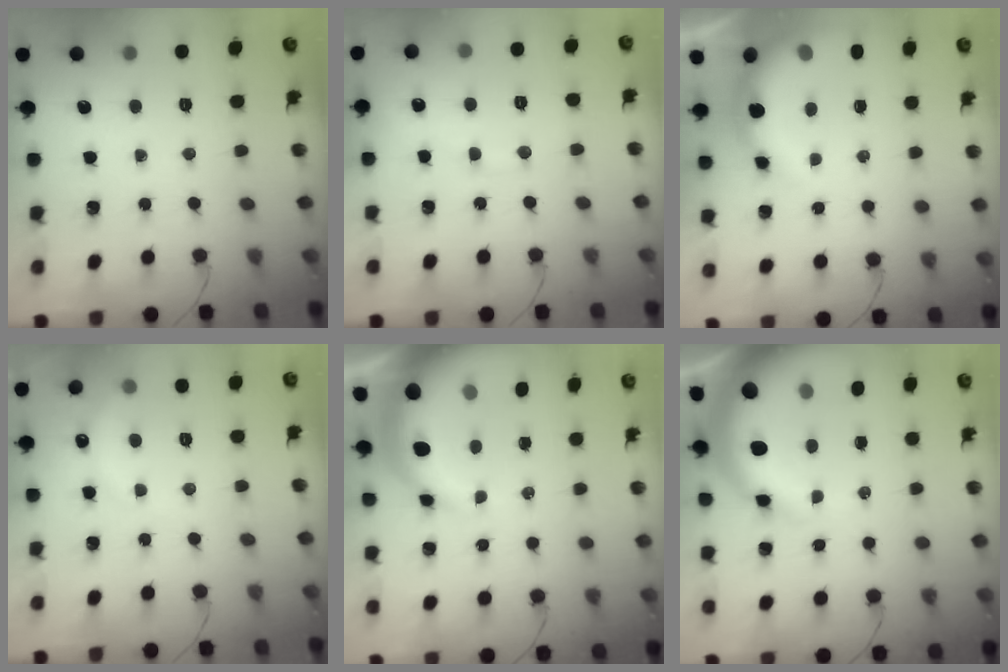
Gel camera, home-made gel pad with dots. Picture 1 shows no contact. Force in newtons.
{"total": 7.8, "press": 7.7, "slide": 1.5}
{"total": 8.2, "press": 8.1, "slide": 1.0}
{"total": 6.2, "press": 6.0, "slide": 1.2}
{"total": 11.2, "press": 11.0, "slide": 2.0}
{"total": 12.4, "press": 12.1, "slide": 2.5}